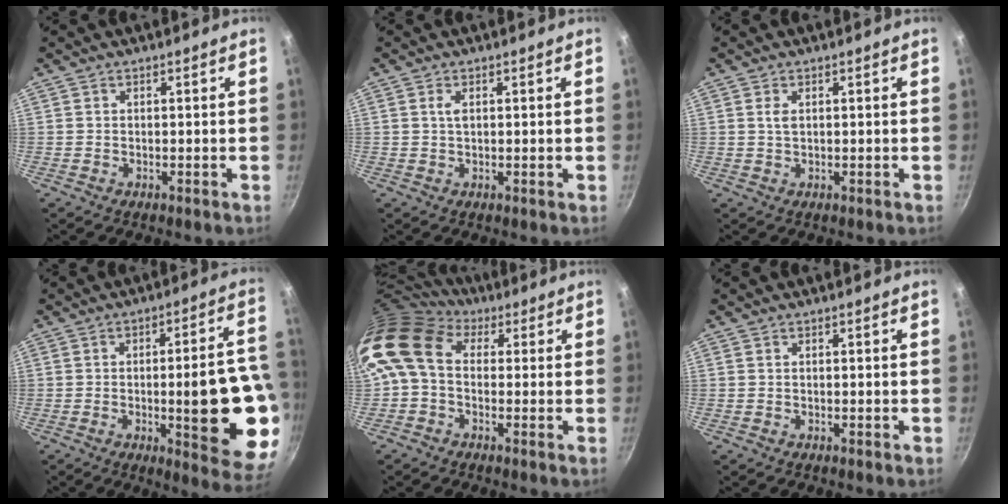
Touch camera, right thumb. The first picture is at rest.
{"total": 1.3, "force": [0.4, 0.5, 1.2], "torque": [-0.021, 0.000, 0.006]}
{"total": 1.6, "force": [0.5, 0.9, 1.3], "torque": [-0.024, -0.001, 0.010]}
{"total": 17.9, "force": [-3.8, 4.8, 16.8], "torque": [-0.175, 0.019, -0.048]}
{"total": 12.0, "force": [2.1, 8.6, 8.1], "torque": [-0.147, 0.023, 0.017]}
{"total": 0.0}